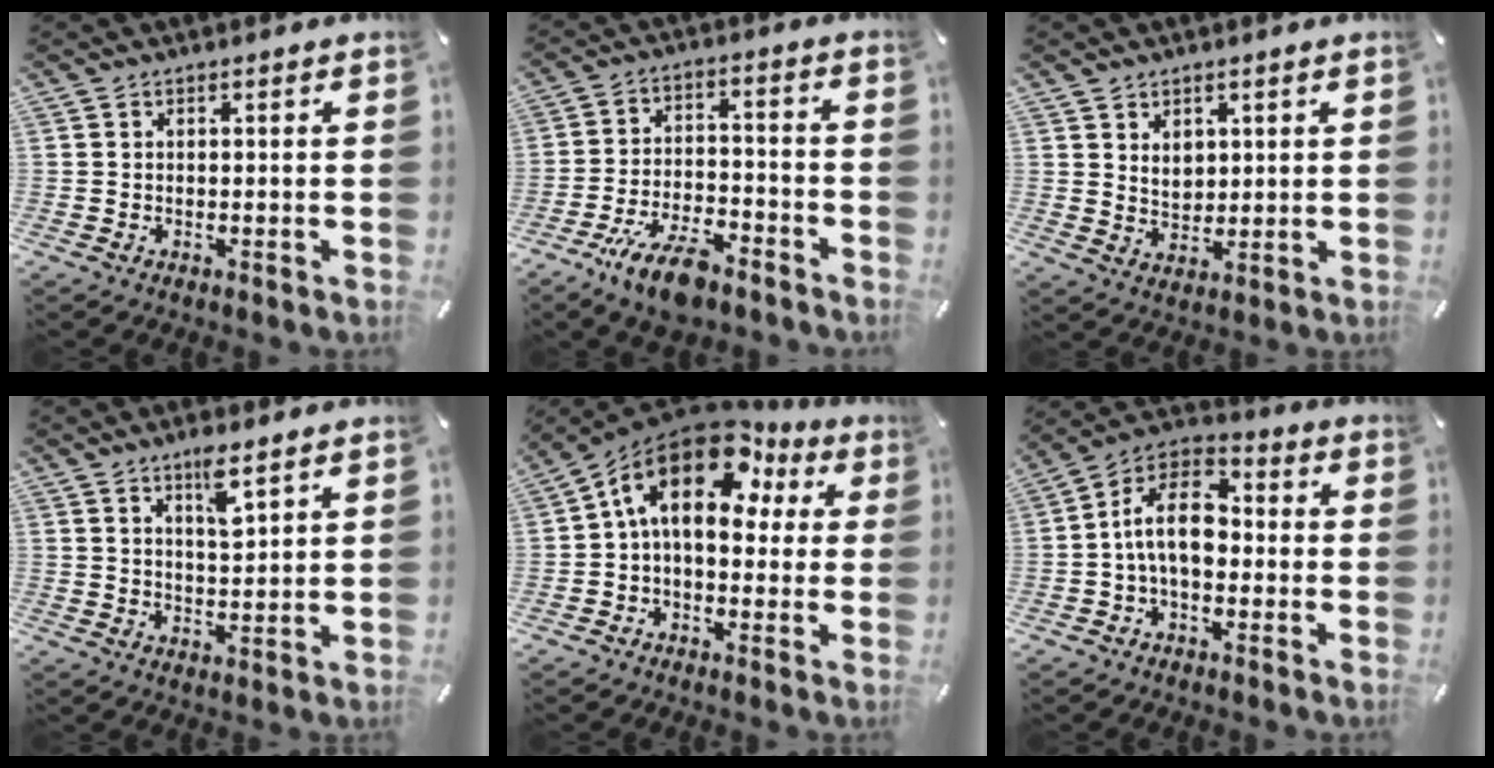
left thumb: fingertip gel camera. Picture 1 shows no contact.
{"total": 11.9, "force": [-8.4, 4.4, 7.1], "torque": [-0.133, 0.047, -0.154]}
{"total": 4.6, "force": [2.2, 3.8, 1.5], "torque": [-0.019, -0.009, 0.037]}
{"total": 6.1, "force": [4.2, 1.6, 4.1], "torque": [-0.059, -0.025, 0.067]}
{"total": 15.7, "force": [4.6, 9.6, 11.6], "torque": [-0.212, -0.011, 0.074]}
{"total": 12.7, "force": [-1.2, 7.9, 9.9], "torque": [-0.206, 0.015, -0.021]}